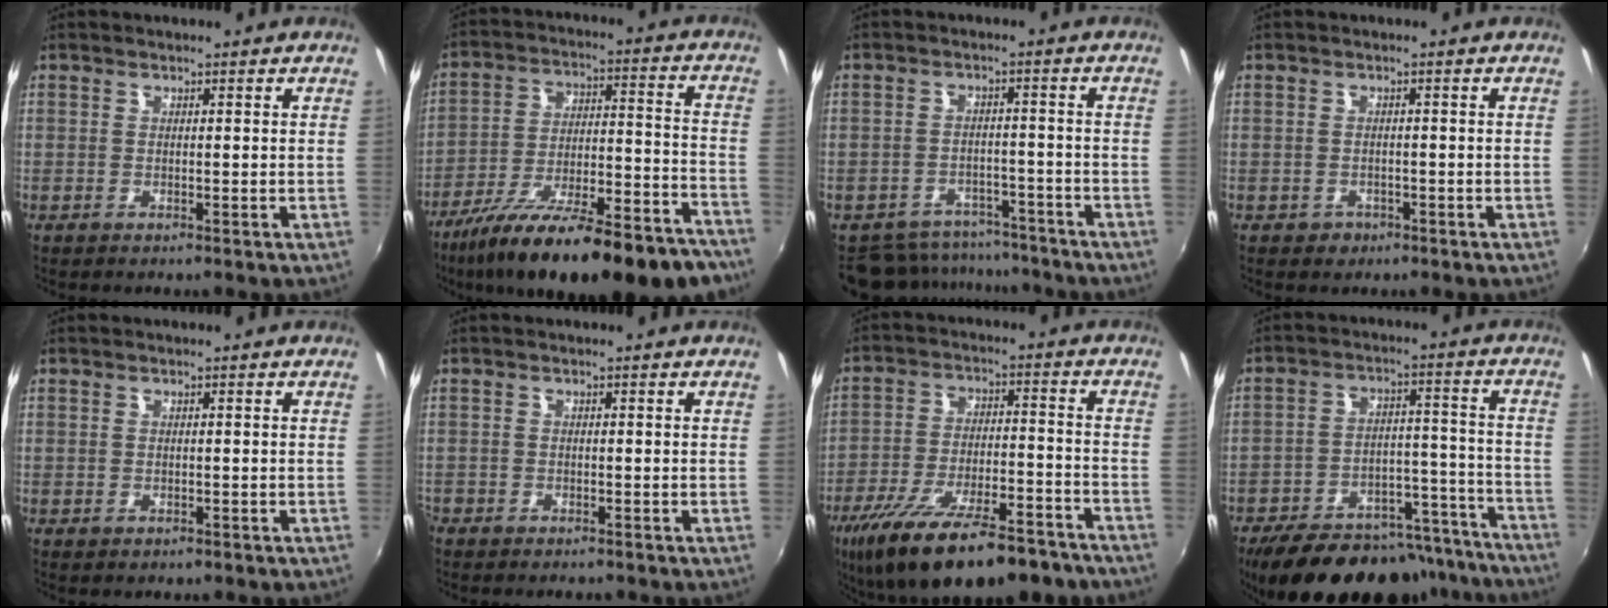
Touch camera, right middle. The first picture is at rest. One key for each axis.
{"total": 28.2, "fx": -21.4, "fy": 7.2, "fz": 17.0, "tx": -0.273, "ty": -0.050, "tz": -0.312}
{"total": 10.6, "fx": -9.4, "fy": 4.7, "fz": 1.8, "tx": -0.048, "ty": 0.012, "tz": -0.126}
{"total": 2.3, "fx": -1.1, "fy": 1.9, "fz": 0.5, "tx": -0.014, "ty": -0.003, "tz": -0.014}
{"total": 0.9, "fx": -0.5, "fy": 0.7, "fz": 0.3, "tx": -0.005, "ty": -0.005, "tz": -0.007}
{"total": 2.5, "fx": -2.2, "fy": 1.2, "fz": 0.5, "tx": -0.024, "ty": -0.007, "tz": -0.041}
{"total": 23.8, "fx": -17.7, "fy": 7.6, "fz": 14.0, "tx": -0.258, "ty": -0.042, "tz": -0.262}
{"total": 27.0, "fx": -22.6, "fy": 10.1, "fz": 10.8, "tx": -0.193, "ty": 0.026, "tz": -0.290}